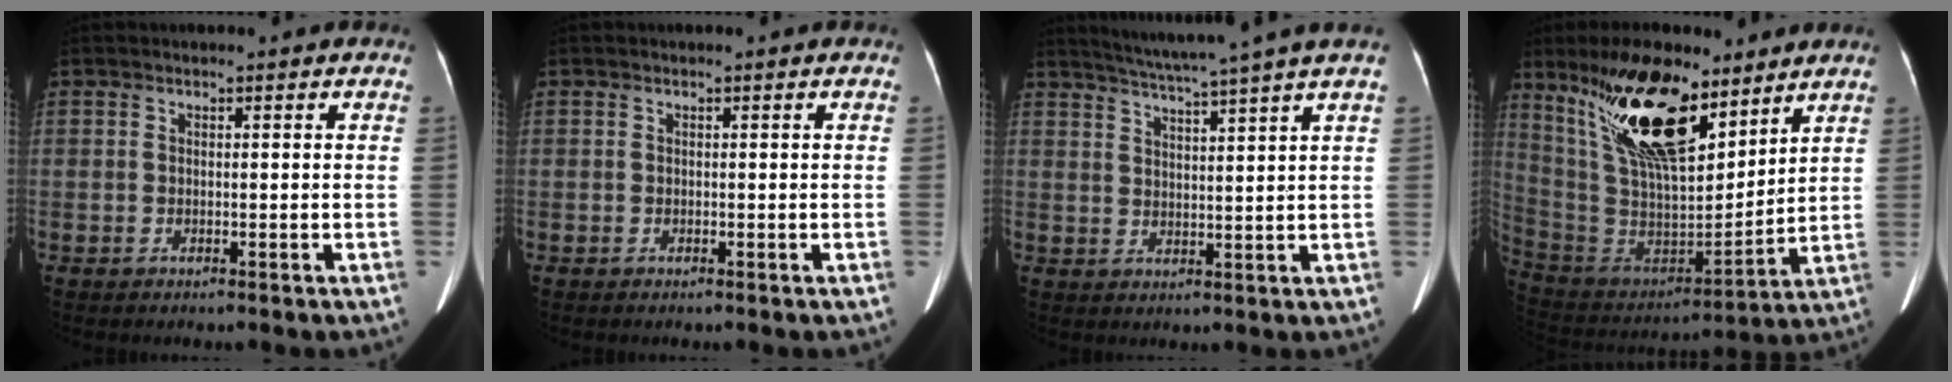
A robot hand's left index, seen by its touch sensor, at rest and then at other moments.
{"total": 0.0}
{"total": 9.9, "force": [8.5, -2.1, 4.8], "torque": [-0.081, 0.004, 0.121]}
{"total": 20.5, "force": [12.8, 6.7, 14.5], "torque": [-0.280, 0.001, 0.238]}